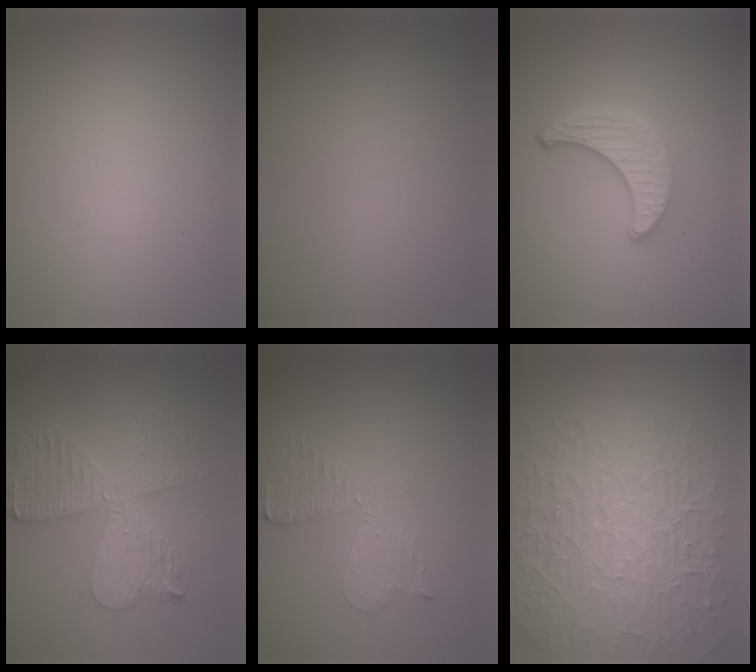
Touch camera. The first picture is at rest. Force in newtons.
{"total": 0.0}
{"total": 3.7, "press": 3.2, "slide": 1.8}
{"total": 5.0, "press": 5.0, "slide": 0.6}
{"total": 2.7, "press": 2.4, "slide": 1.1}
{"total": 9.9, "press": 6.5, "slide": 7.5}